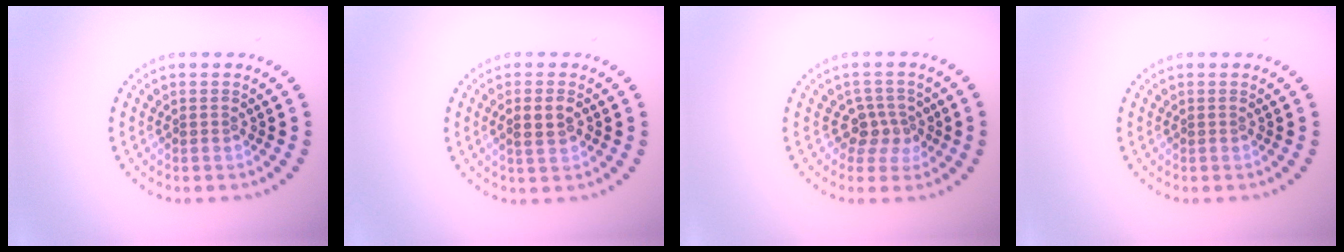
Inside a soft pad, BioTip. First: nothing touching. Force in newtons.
{"total": 2.4, "press": 2.3, "slide": 0.5}
{"total": 2.6, "press": 2.0, "slide": 1.6}
{"total": 0.0}